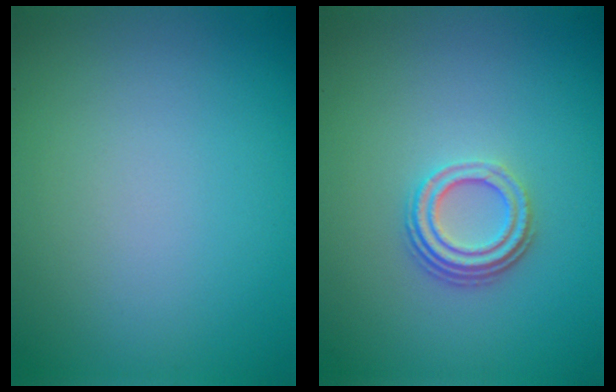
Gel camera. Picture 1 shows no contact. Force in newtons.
{"total": 3.3, "press": 2.4, "slide": 2.3}